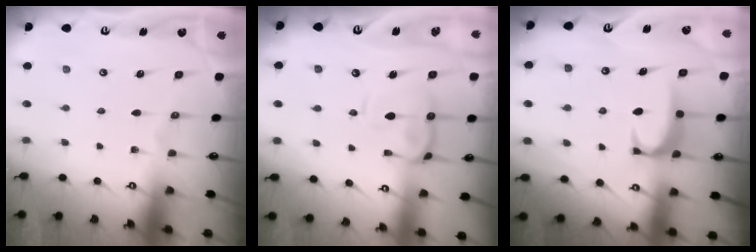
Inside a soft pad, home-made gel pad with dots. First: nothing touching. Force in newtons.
{"total": 6.5, "press": 6.4, "slide": 1.5}
{"total": 1.8, "press": 1.7, "slide": 0.5}